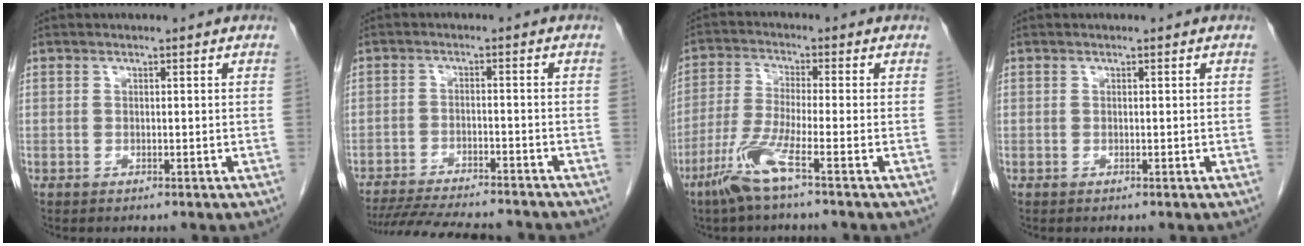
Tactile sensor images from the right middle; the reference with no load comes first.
{"total": 15.7, "force": [-14.2, 2.2, 6.3], "torque": [-0.120, -0.023, -0.203]}
{"total": 7.1, "force": [-4.1, -0.6, 5.7], "torque": [-0.125, -0.014, -0.090]}
{"total": 0.0}